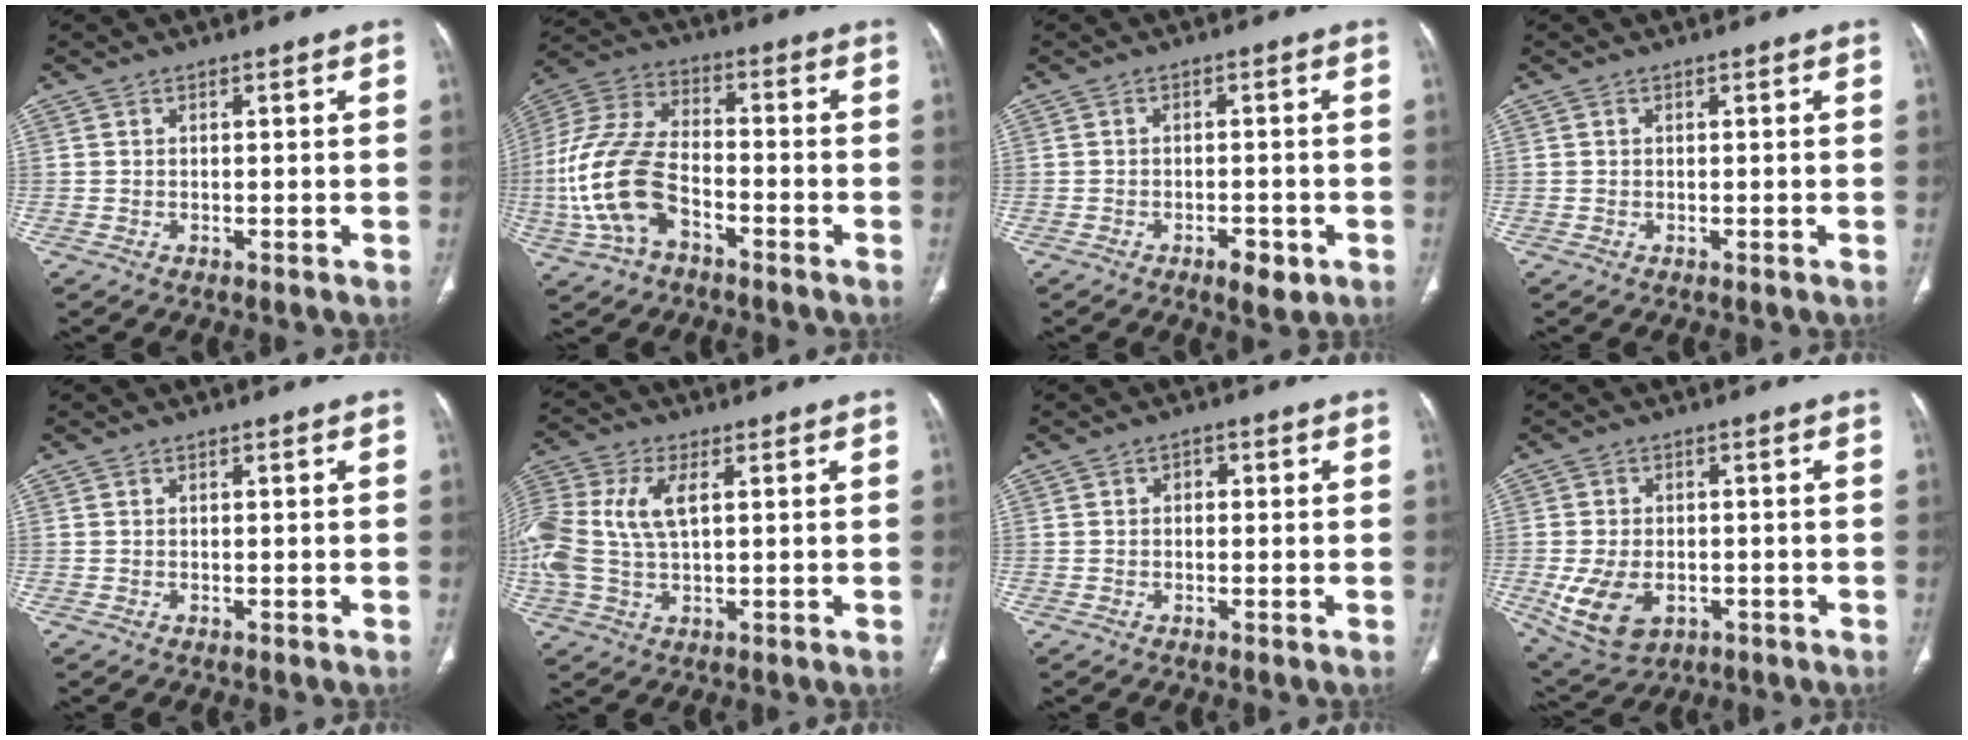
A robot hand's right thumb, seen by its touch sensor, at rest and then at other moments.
{"total": 16.4, "force": [-5.3, 9.3, 12.4], "torque": [-0.270, 0.031, -0.105]}
{"total": 4.0, "force": [-2.0, 1.8, 3.0], "torque": [-0.038, 0.005, -0.026]}
{"total": 0.0}
{"total": 0.0}
{"total": 14.2, "force": [2.6, 7.9, 11.6], "torque": [-0.294, 0.014, 0.048]}
{"total": 1.6, "force": [0.1, 1.3, 0.9], "torque": [-0.003, 0.005, -0.004]}
{"total": 9.2, "force": [-2.5, 6.1, 6.4], "torque": [-0.122, 0.002, -0.030]}